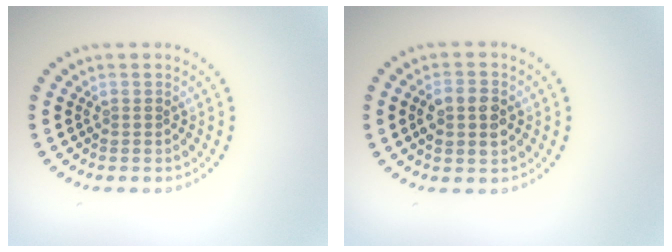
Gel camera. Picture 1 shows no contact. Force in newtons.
{"total": 3.4, "press": 3.4, "slide": 0.2}